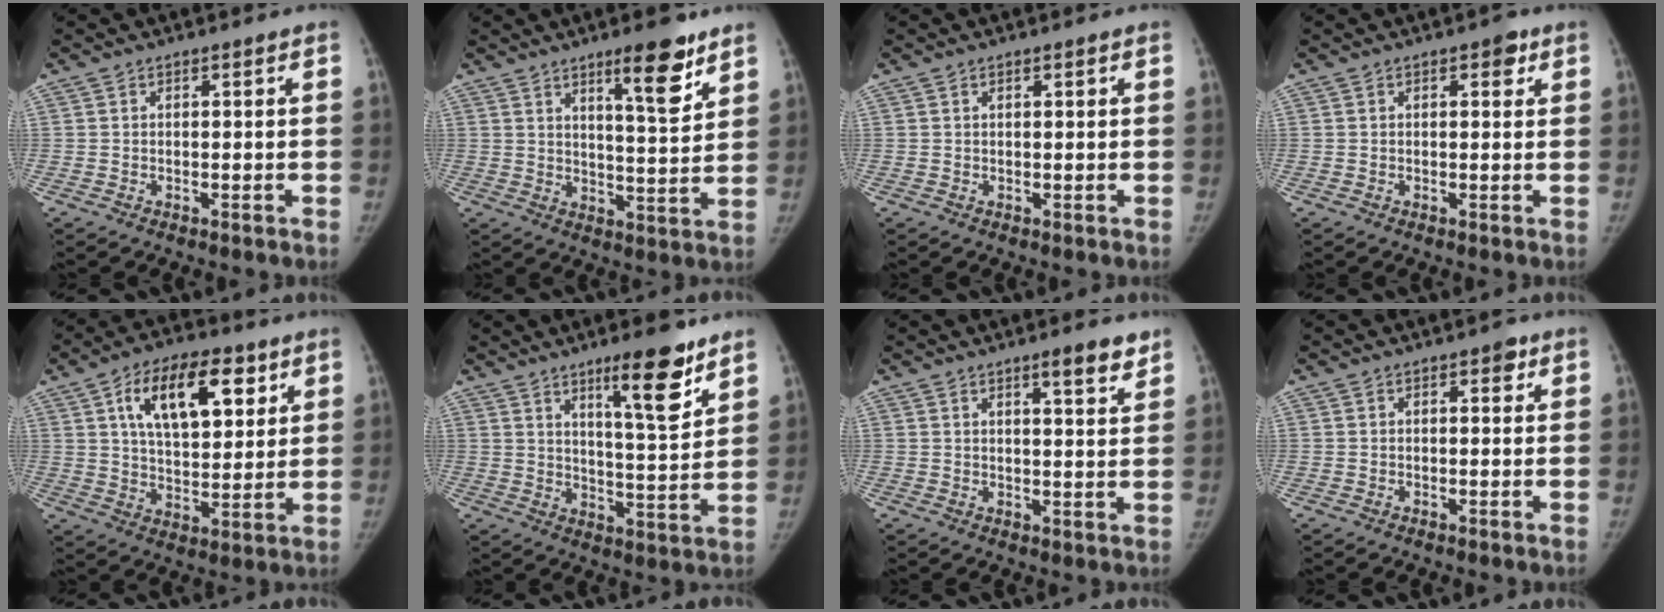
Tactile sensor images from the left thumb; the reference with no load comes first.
{"total": 10.2, "force": [6.6, 2.2, 7.5], "torque": [-0.093, -0.046, 0.099]}
{"total": 0.8, "force": [0.4, 0.2, 0.6], "torque": [-0.010, 0.000, 0.007]}
{"total": 2.5, "force": [1.3, 1.3, 1.7], "torque": [-0.010, -0.002, 0.013]}
{"total": 16.6, "force": [7.1, 8.4, 12.5], "torque": [-0.161, -0.019, 0.119]}
{"total": 12.2, "force": [7.9, 2.3, 9.1], "torque": [-0.118, -0.056, 0.124]}
{"total": 5.7, "force": [3.9, 1.0, 4.0], "torque": [-0.048, -0.025, 0.055]}
{"total": 2.0, "force": [1.0, 1.1, 1.3], "torque": [-0.006, -0.001, 0.010]}